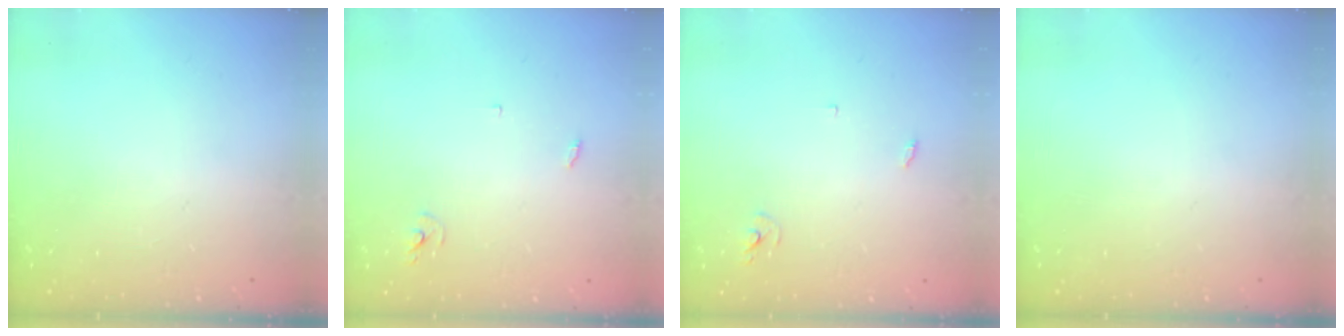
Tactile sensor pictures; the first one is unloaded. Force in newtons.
{"total": 2.5, "press": 2.5, "slide": 0.2}
{"total": 2.5, "press": 2.5, "slide": 0.2}
{"total": 0.0}